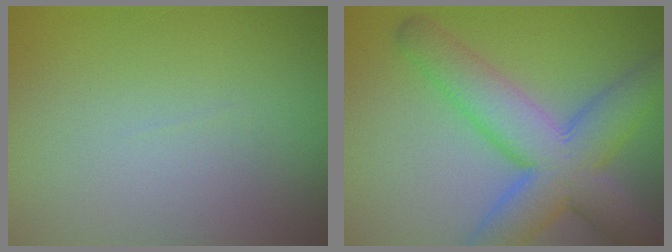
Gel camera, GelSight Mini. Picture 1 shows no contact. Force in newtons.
{"total": 9.2, "press": 9.2, "slide": 0.3}